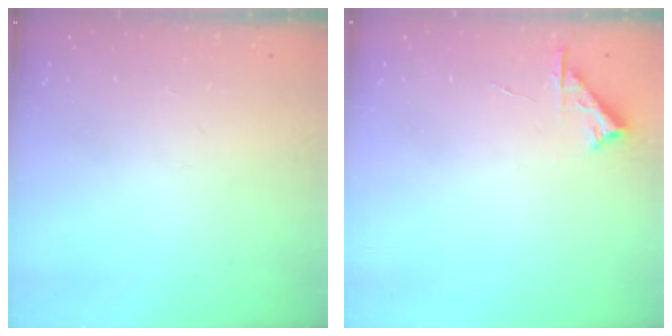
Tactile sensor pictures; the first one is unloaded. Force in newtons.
{"total": 4.7, "press": 4.6, "slide": 0.6}